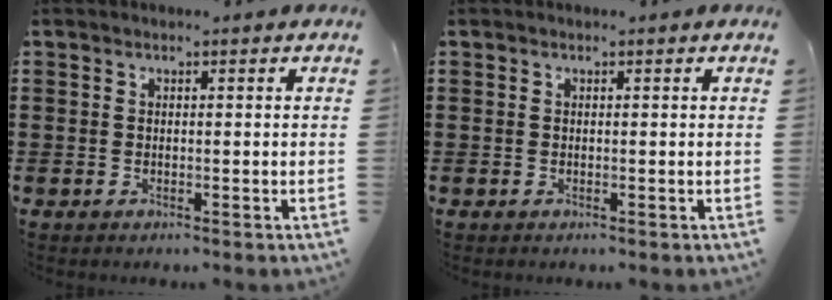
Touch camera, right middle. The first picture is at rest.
{"total": 0.0}